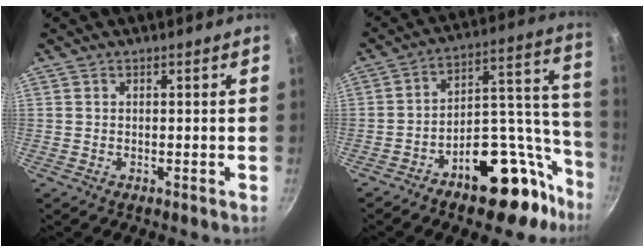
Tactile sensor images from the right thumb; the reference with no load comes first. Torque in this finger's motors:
{"motor_torque": [3.50, 1.51, 1.36, -1.23, 0.35]}